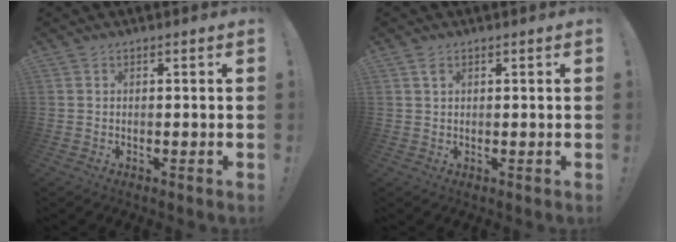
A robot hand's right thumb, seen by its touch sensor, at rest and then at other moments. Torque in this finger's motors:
{"motor_torque": [0.33, 0.28, 0.13, -0.30, 0.00]}